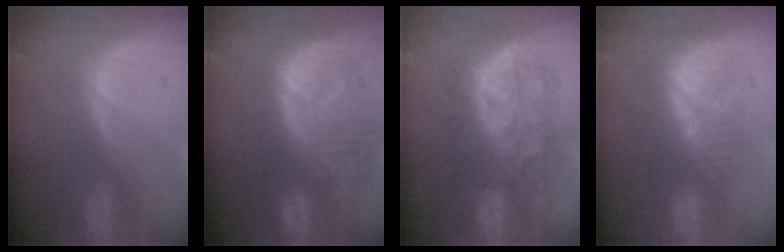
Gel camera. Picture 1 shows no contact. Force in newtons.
{"total": 12.3, "press": 10.6, "slide": 6.1}
{"total": 9.4, "press": 9.3, "slide": 0.6}
{"total": 9.0, "press": 7.6, "slide": 4.9}